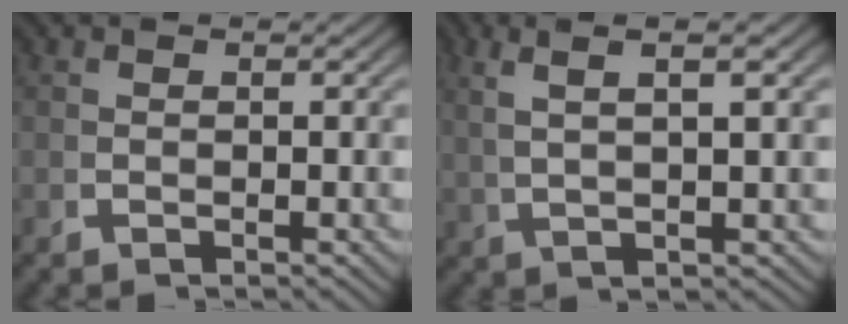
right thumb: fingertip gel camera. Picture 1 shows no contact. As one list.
[{"total": 5.6, "force": [3.0, 1.0, 4.6], "torque": [-0.068, 0.020, 0.053]}]